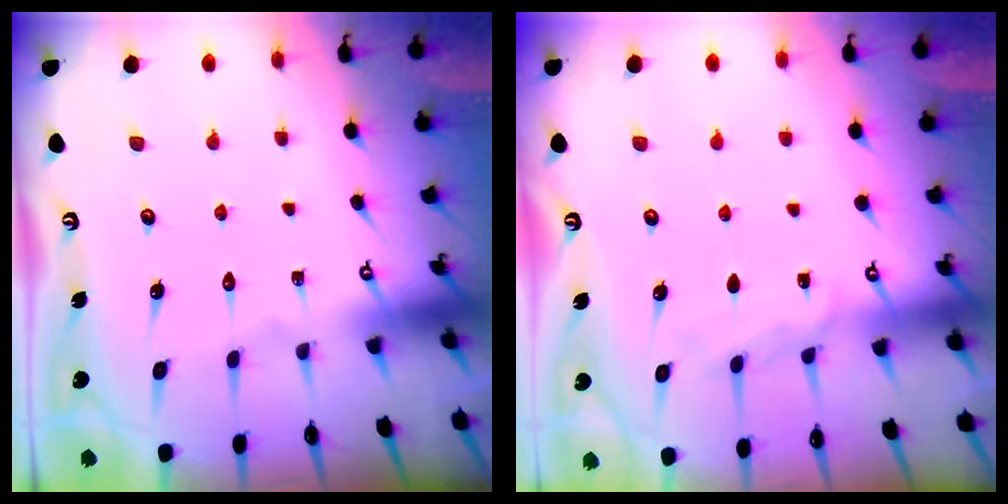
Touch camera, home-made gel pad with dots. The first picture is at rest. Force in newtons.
{"total": 5.7, "press": 5.7, "slide": 0.5}